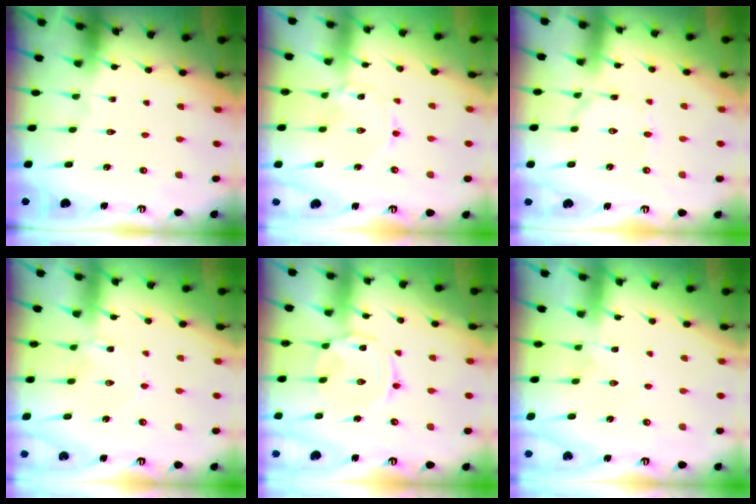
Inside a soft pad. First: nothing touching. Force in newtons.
{"total": 0.9, "press": 0.9, "slide": 0.1}
{"total": 0.9, "press": 0.9, "slide": 0.1}
{"total": 2.2, "press": 2.2, "slide": 0.1}
{"total": 3.8, "press": 3.8, "slide": 0.5}
{"total": 1.9, "press": 1.9, "slide": 0.2}